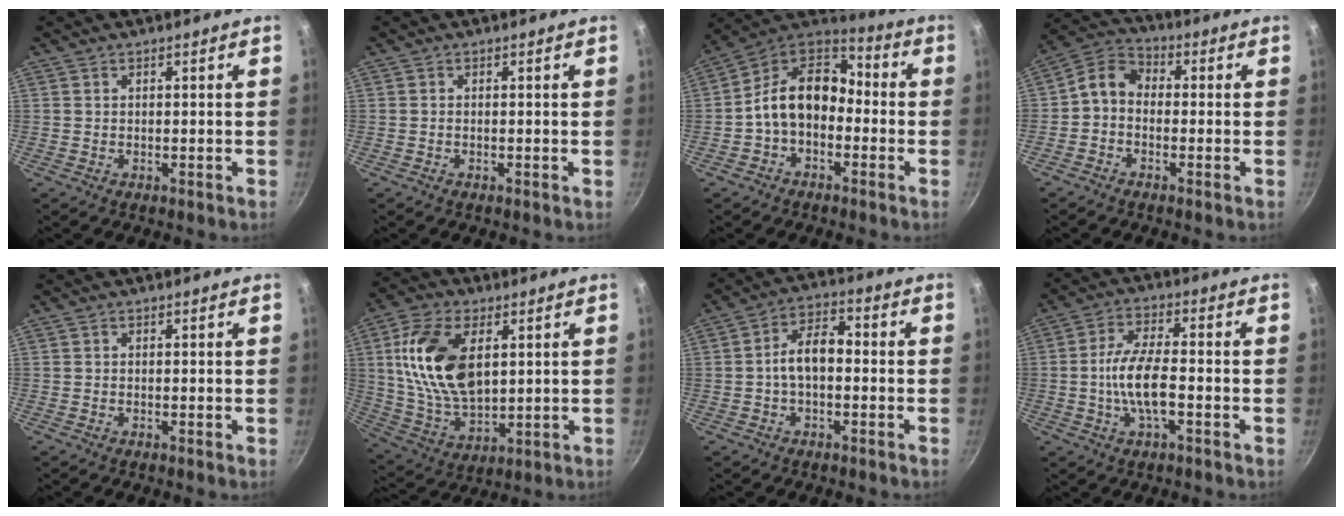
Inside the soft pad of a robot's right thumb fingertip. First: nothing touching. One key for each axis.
{"total": 0.0}
{"total": 13.8, "fx": -2.3, "fy": 9.8, "fz": 9.5, "tx": -0.129, "ty": 0.057, "tz": -0.063}
{"total": 5.8, "fx": -1.2, "fy": 4.3, "fz": 3.8, "tx": -0.071, "ty": 0.030, "tz": -0.044}
{"total": 0.0}
{"total": 16.7, "fx": 4.1, "fy": 9.6, "fz": 13.0, "tx": -0.230, "ty": -0.013, "tz": 0.086}
{"total": 7.5, "fx": -0.8, "fy": 4.4, "fz": 6.0, "tx": -0.088, "ty": 0.033, "tz": -0.024}
{"total": 9.1, "fx": -1.9, "fy": 3.1, "fz": 8.4, "tx": -0.160, "ty": 0.020, "tz": -0.044}